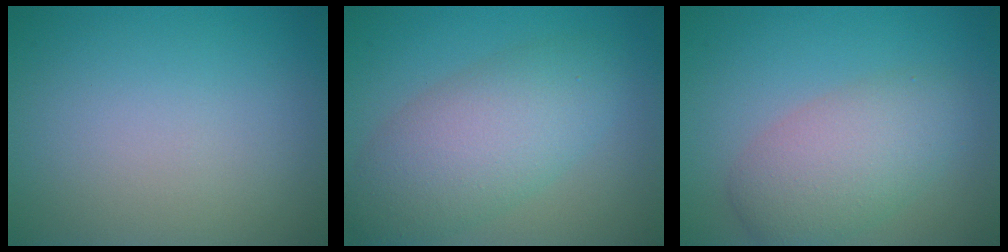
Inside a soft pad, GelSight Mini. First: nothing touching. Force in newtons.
{"total": 6.5, "press": 6.5, "slide": 0.2}
{"total": 5.0, "press": 5.0, "slide": 0.2}